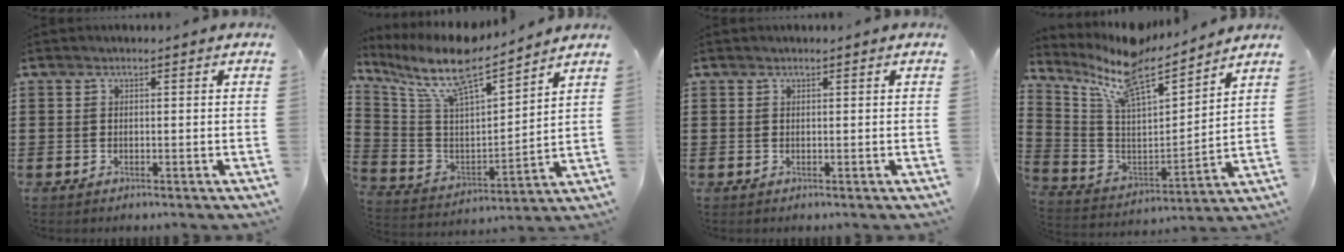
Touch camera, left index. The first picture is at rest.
{"total": 10.3, "force": [8.1, 2.3, 5.9], "torque": [-0.150, -0.048, 0.137]}
{"total": 0.0}
{"total": 10.4, "force": [8.5, 2.6, 5.5], "torque": [-0.143, -0.048, 0.144]}